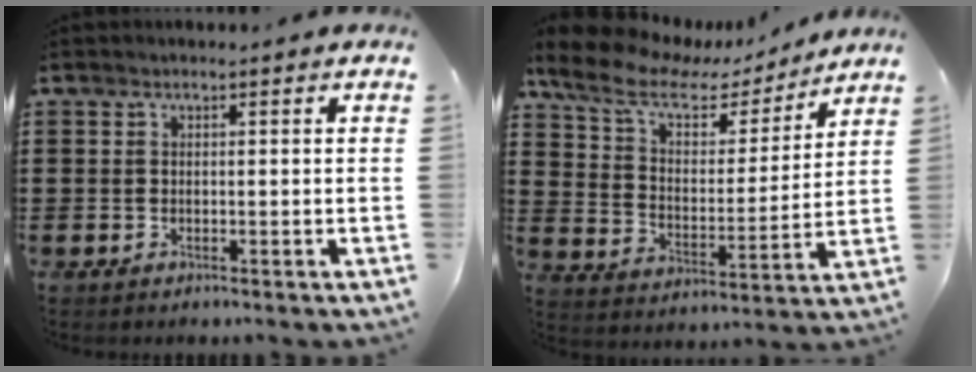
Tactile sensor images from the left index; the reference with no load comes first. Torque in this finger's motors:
{"motor_torque": [2.14, 0.00, 0.66, 0.21]}